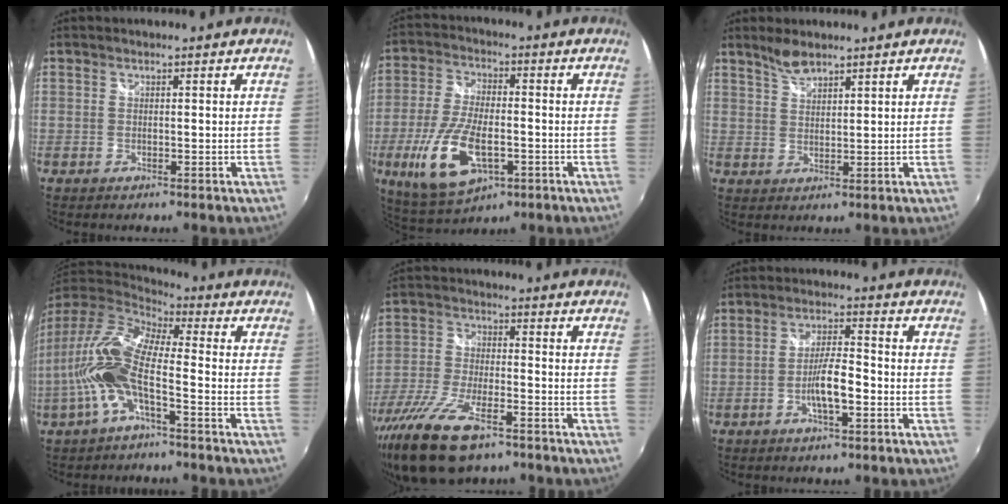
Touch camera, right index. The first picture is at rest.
{"total": 14.4, "force": [-4.7, 6.5, 12.0], "torque": [-0.255, -0.013, -0.078]}
{"total": 3.7, "force": [3.2, 0.9, 1.7], "torque": [-0.029, 0.005, 0.062]}
{"total": 15.3, "force": [-4.1, 4.5, 14.1], "torque": [-0.284, -0.004, -0.086]}
{"total": 15.9, "force": [-10.7, 5.8, 10.2], "torque": [-0.226, -0.042, -0.201]}
{"total": 6.1, "force": [-2.4, 1.2, 5.5], "torque": [-0.104, 0.003, -0.042]}